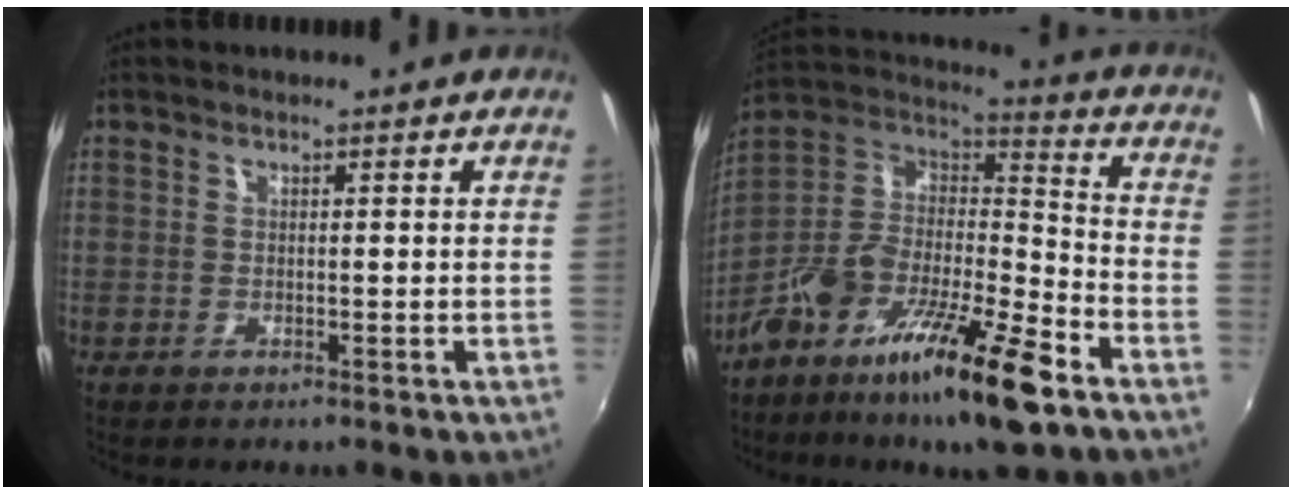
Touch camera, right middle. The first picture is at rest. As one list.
[{"total": 21.3, "force": [-12.8, 5.5, 16.1], "torque": [-0.289, -0.014, -0.233]}]